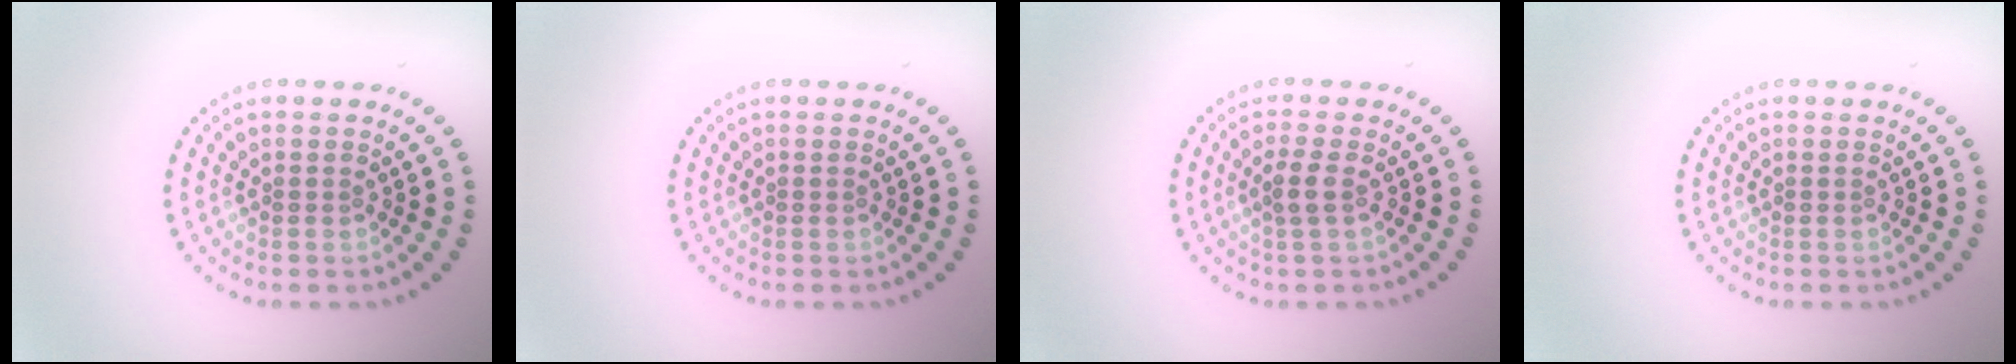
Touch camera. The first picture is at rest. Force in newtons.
{"total": 0.0}
{"total": 1.4, "press": 1.4, "slide": 0.5}
{"total": 0.0}